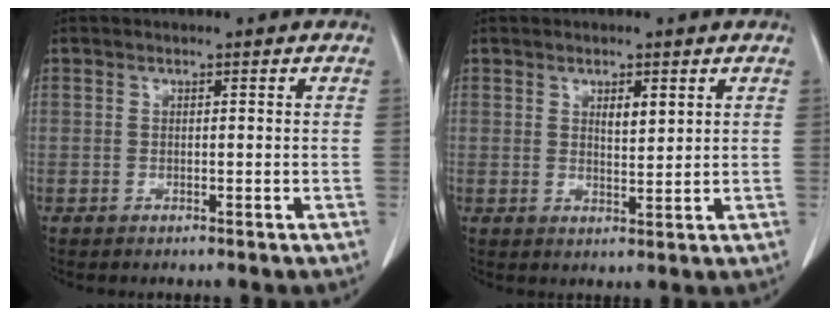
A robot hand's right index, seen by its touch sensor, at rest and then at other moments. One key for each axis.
{"total": 2.7, "fx": 1.3, "fy": 0.8, "fz": 2.2, "tx": -0.040, "ty": -0.003, "tz": 0.024}